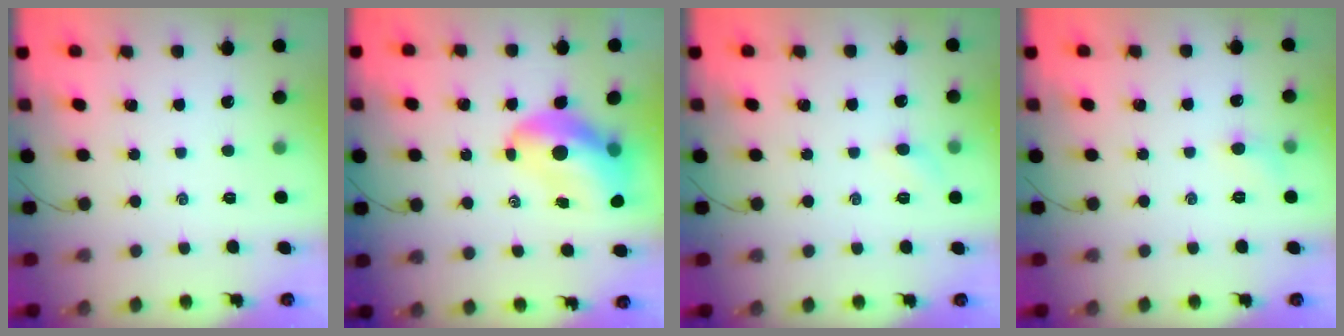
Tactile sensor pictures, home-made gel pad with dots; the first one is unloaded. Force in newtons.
{"total": 12.1, "press": 11.6, "slide": 3.5}
{"total": 4.2, "press": 4.1, "slide": 1.2}
{"total": 4.5, "press": 4.2, "slide": 1.5}